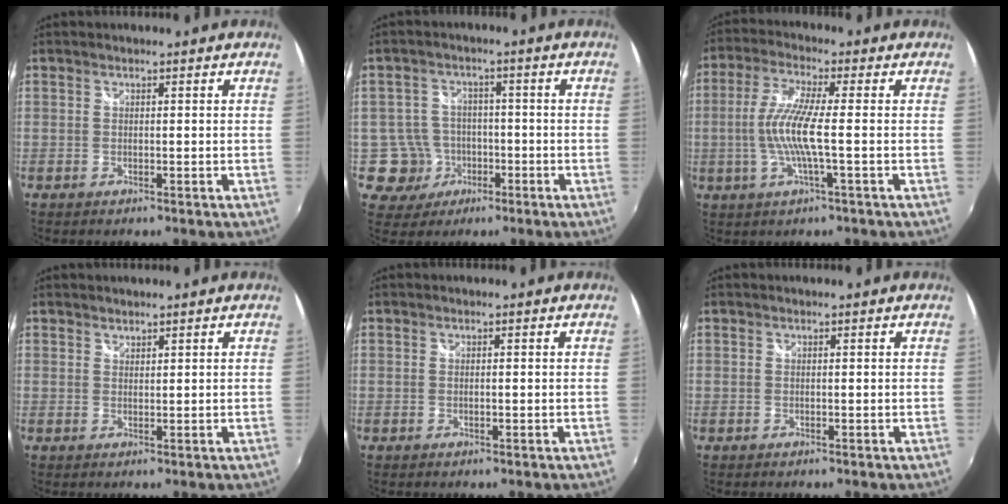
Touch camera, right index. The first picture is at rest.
{"total": 7.4, "force": [-2.4, 7.0, 0.4], "torque": [-0.028, 0.021, -0.033]}
{"total": 8.4, "force": [-1.3, 0.2, 8.3], "torque": [-0.179, -0.002, -0.024]}
{"total": 1.0, "force": [0.9, 0.3, 0.0], "torque": [0.002, 0.001, 0.017]}
{"total": 0.6, "force": [0.0, 0.2, 0.6], "torque": [-0.012, 0.000, -0.002]}
{"total": 0.0}